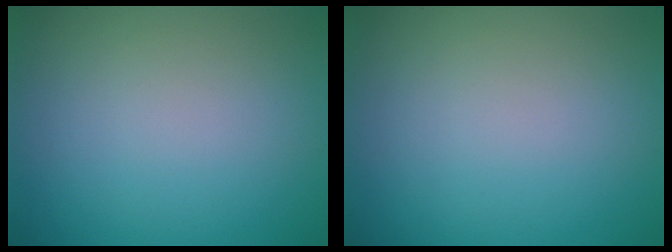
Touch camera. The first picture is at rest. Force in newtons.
{"total": 0.0}